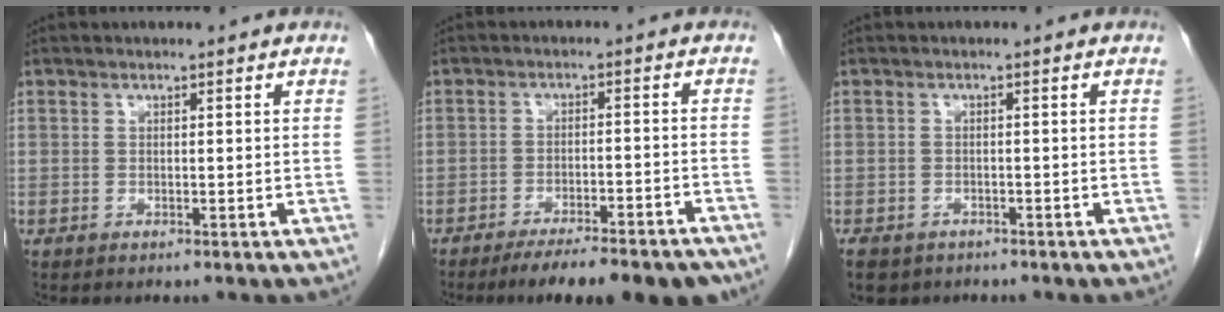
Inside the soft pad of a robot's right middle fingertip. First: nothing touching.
{"total": 13.6, "force": [-11.4, 2.0, 7.1], "torque": [-0.074, -0.003, -0.158]}
{"total": 6.1, "force": [-4.3, 3.8, 2.0], "torque": [-0.039, -0.004, -0.060]}